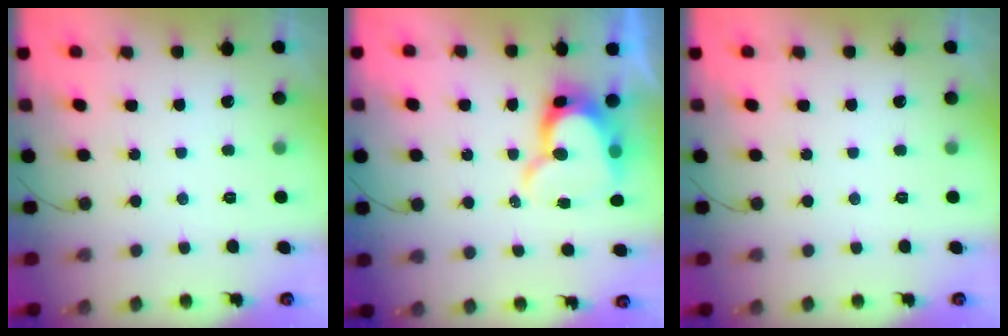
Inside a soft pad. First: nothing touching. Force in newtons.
{"total": 12.5, "press": 12.5, "slide": 1.2}
{"total": 0.0}